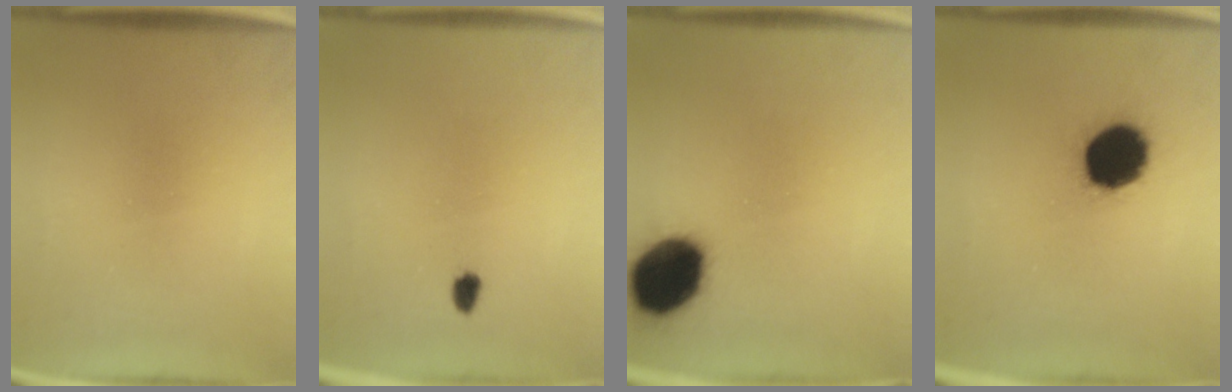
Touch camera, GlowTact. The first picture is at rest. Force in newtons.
{"total": 1.4}
{"total": 15.8}
{"total": 14.5}